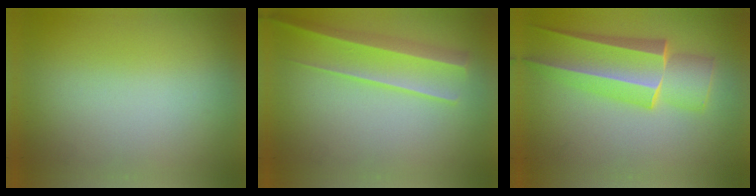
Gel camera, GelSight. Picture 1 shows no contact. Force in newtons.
{"total": 2.2}
{"total": 4.6}